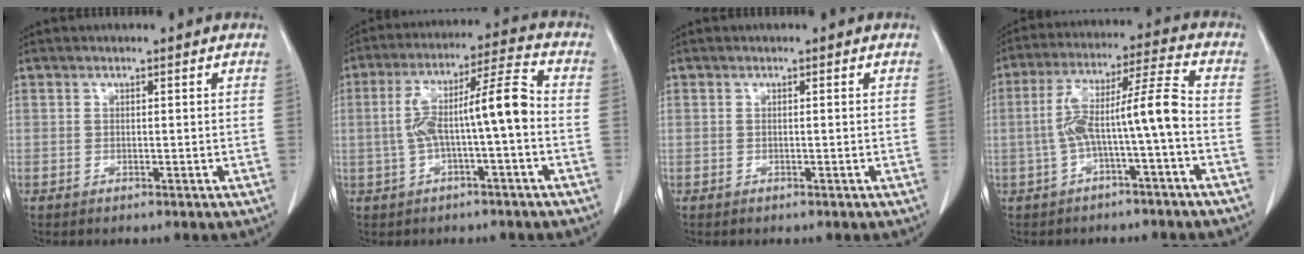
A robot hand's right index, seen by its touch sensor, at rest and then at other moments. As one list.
[{"total": 10.4, "force": [-1.1, 0.9, 10.3], "torque": [-0.185, 0.038, -0.021]}, {"total": 0.0}, {"total": 9.9, "force": [-2.1, 0.1, 9.7], "torque": [-0.176, 0.039, -0.036]}]